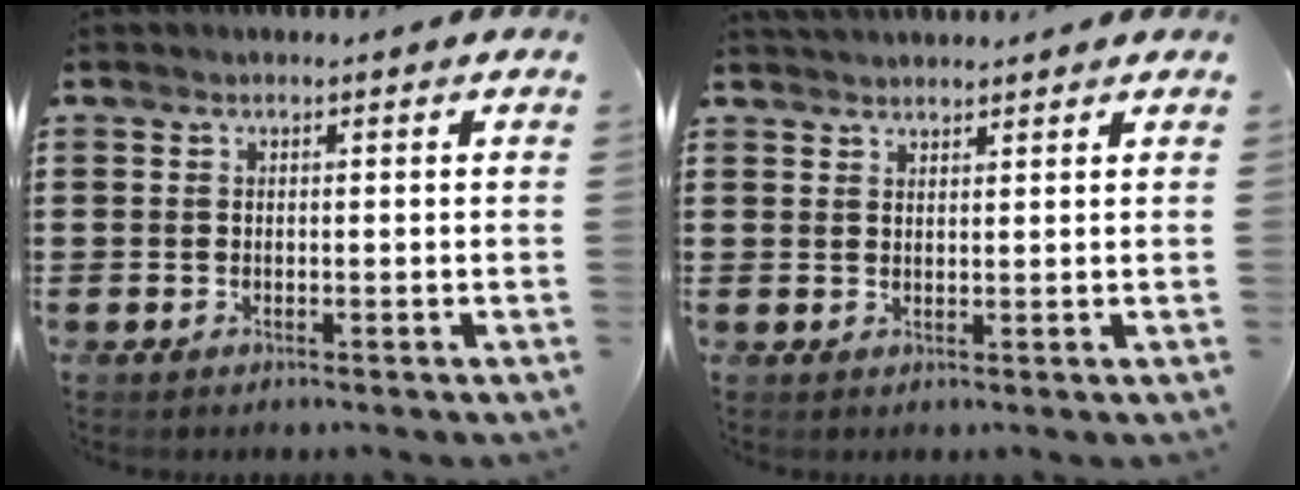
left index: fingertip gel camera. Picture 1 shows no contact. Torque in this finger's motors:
{"motor_torque": [1.07, -1.07, 0.53, 0.11]}